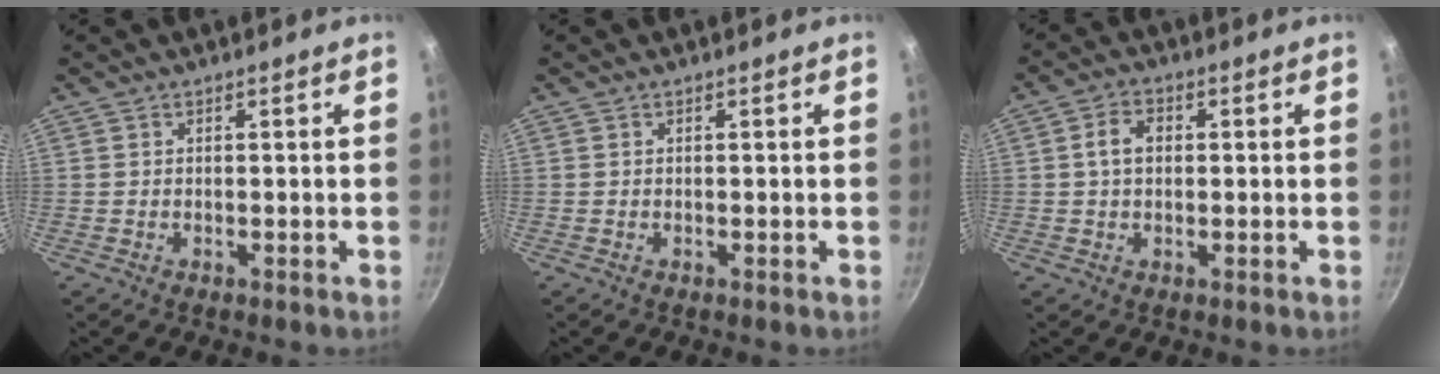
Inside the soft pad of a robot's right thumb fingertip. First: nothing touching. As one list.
[{"total": 0.0}, {"total": 4.6, "force": [0.5, 3.3, 3.2], "torque": [-0.045, 0.012, 0.003]}]